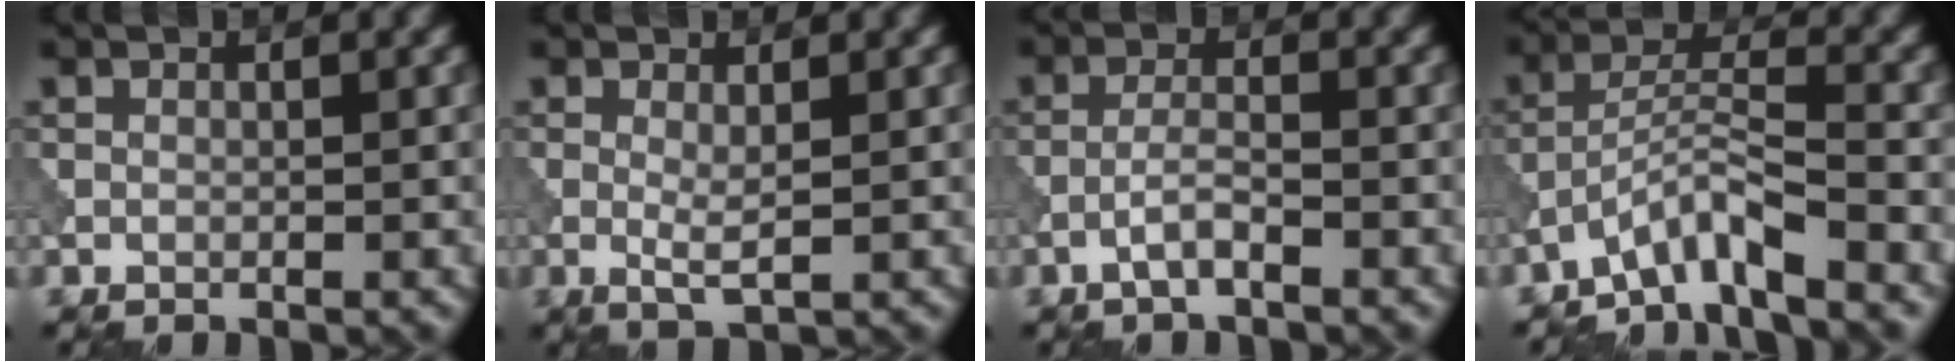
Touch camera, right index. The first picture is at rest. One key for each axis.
{"total": 1.8, "fx": 0.1, "fy": 0.3, "fz": 1.8, "tx": -0.035, "ty": -0.005, "tz": 0.002}
{"total": 2.1, "fx": -1.2, "fy": 0.4, "fz": 1.6, "tx": -0.034, "ty": 0.009, "tz": -0.029}
{"total": 4.4, "fx": -3.6, "fy": 0.3, "fz": 2.5, "tx": -0.047, "ty": 0.010, "tz": -0.078}